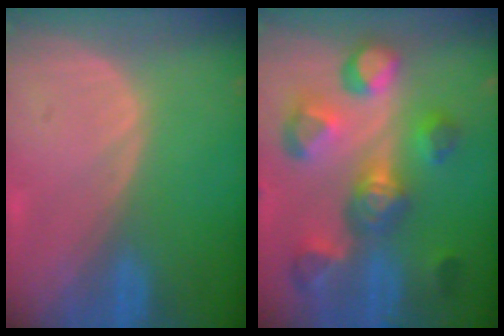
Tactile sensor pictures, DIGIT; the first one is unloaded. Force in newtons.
{"total": 11.0, "press": 9.9, "slide": 4.8}